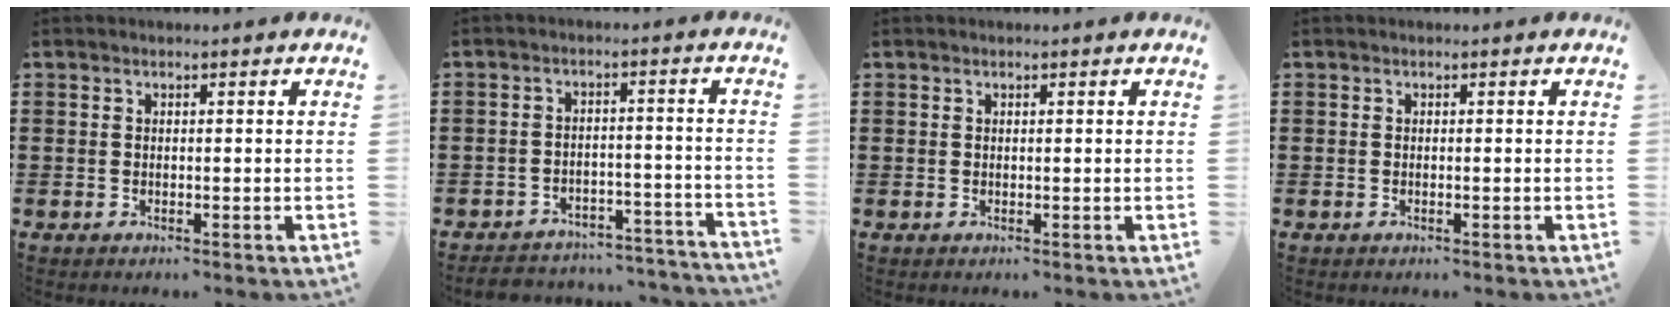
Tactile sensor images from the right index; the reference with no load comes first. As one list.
[{"total": 4.0, "force": [-3.9, 0.7, 0.5], "torque": [-0.013, 0.005, -0.082]}, {"total": 0.0}, {"total": 0.0}]